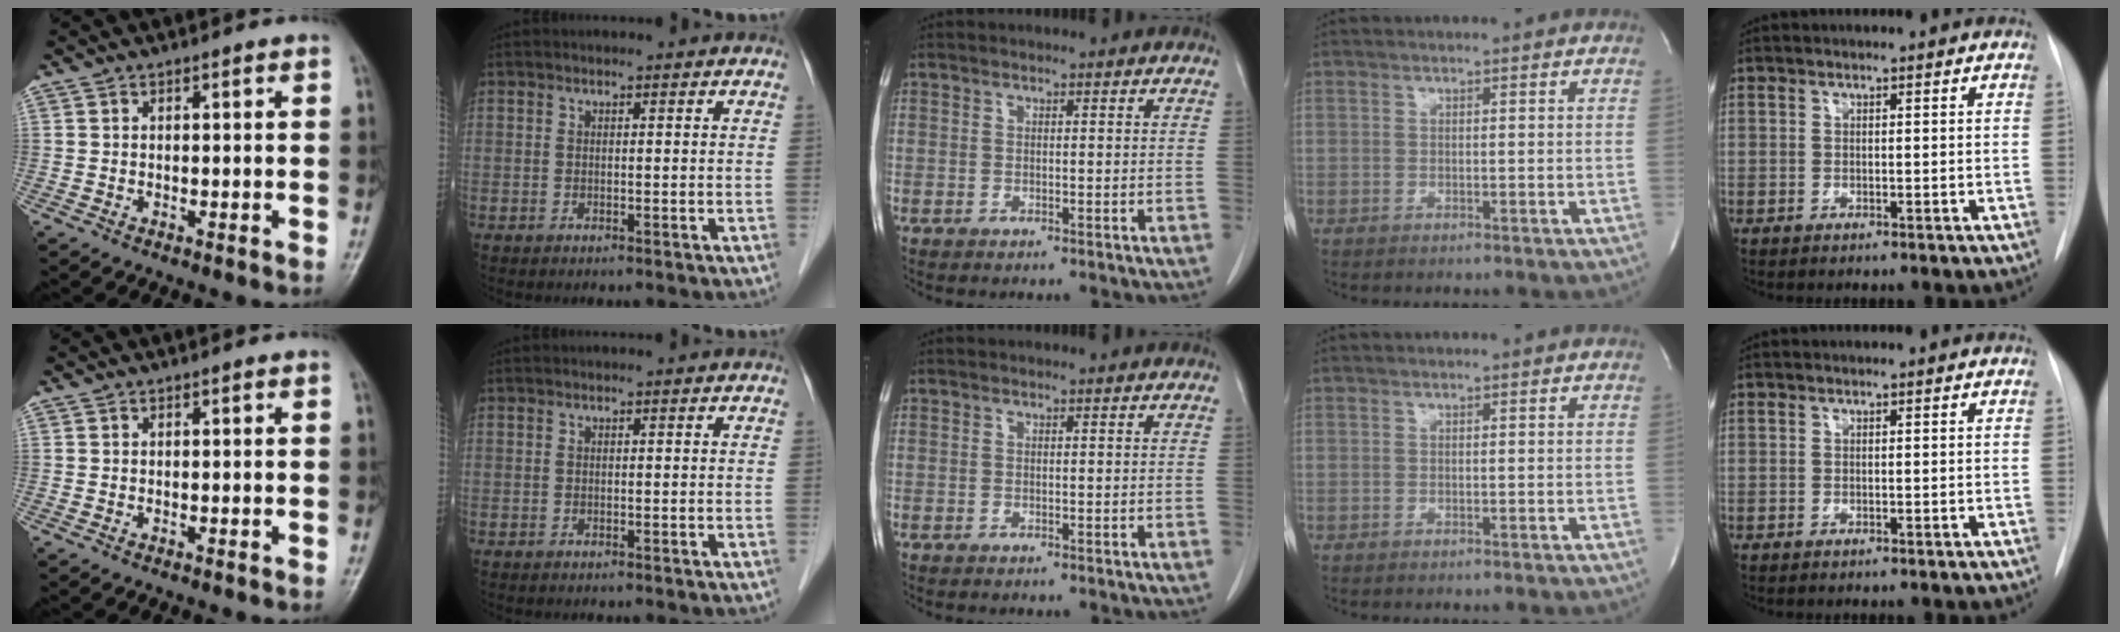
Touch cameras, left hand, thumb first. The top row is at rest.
{}